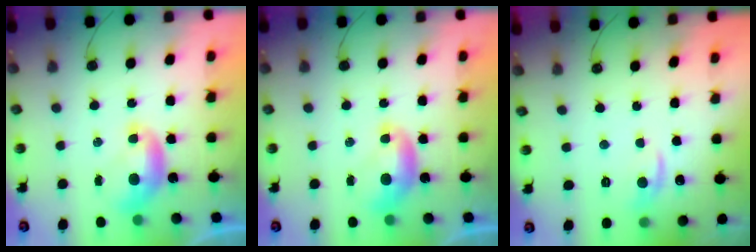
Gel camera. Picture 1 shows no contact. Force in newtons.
{"total": 0.0}
{"total": 1.3, "press": 1.1, "slide": 0.7}